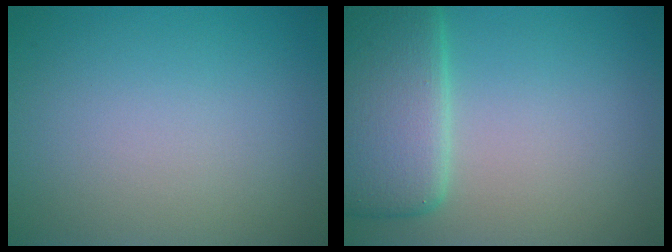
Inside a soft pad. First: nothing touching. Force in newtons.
{"total": 7.1, "press": 7.1, "slide": 0.3}